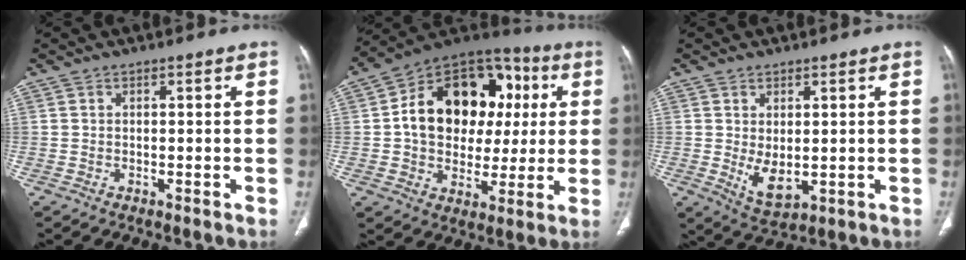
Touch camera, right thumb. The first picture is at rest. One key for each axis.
{"total": 22.3, "fx": 3.2, "fy": 16.2, "fz": 14.9, "tx": -0.196, "ty": 0.031, "tz": 0.053}
{"total": 5.7, "fx": -0.2, "fy": 3.0, "fz": 4.8, "tx": -0.081, "ty": -0.016, "tz": 0.015}